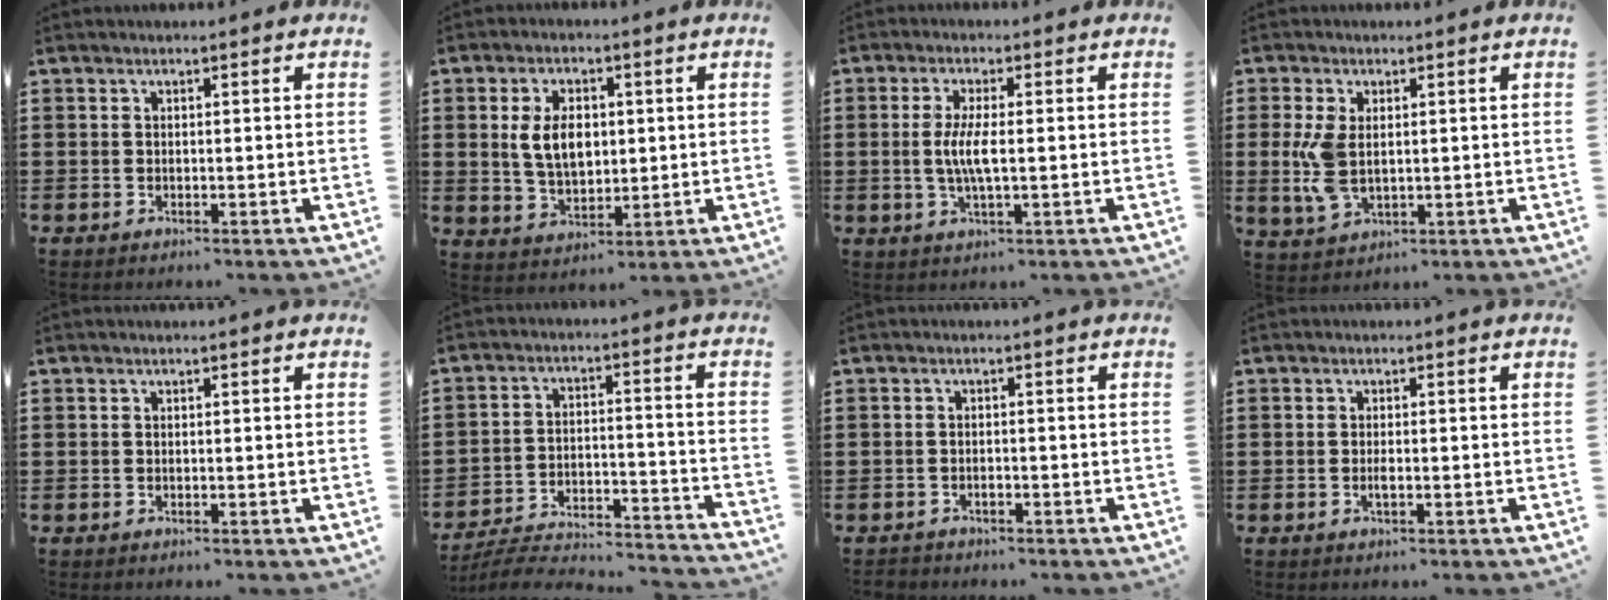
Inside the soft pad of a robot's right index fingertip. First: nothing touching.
{"total": 6.5, "force": [0.8, 4.0, 5.1], "torque": [-0.104, 0.003, 0.005]}
{"total": 4.8, "force": [-0.2, 0.8, 4.7], "torque": [-0.097, -0.007, -0.010]}
{"total": 6.4, "force": [0.2, 3.6, 5.3], "torque": [-0.129, 0.000, -0.001]}
{"total": 0.0}
{"total": 4.8, "force": [-4.6, 0.7, 1.2], "torque": [-0.027, -0.005, -0.096]}
{"total": 0.9, "force": [-0.8, 0.4, 0.1], "torque": [-0.006, -0.002, -0.017]}
{"total": 1.2, "force": [-0.3, 0.3, 1.1], "torque": [-0.022, -0.002, -0.005]}